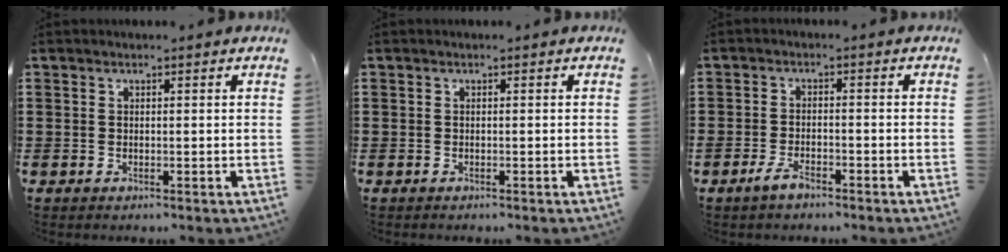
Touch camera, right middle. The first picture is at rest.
{"total": 0.0}
{"total": 3.0, "force": [-2.1, 1.0, 1.9], "torque": [-0.048, 0.001, -0.044]}